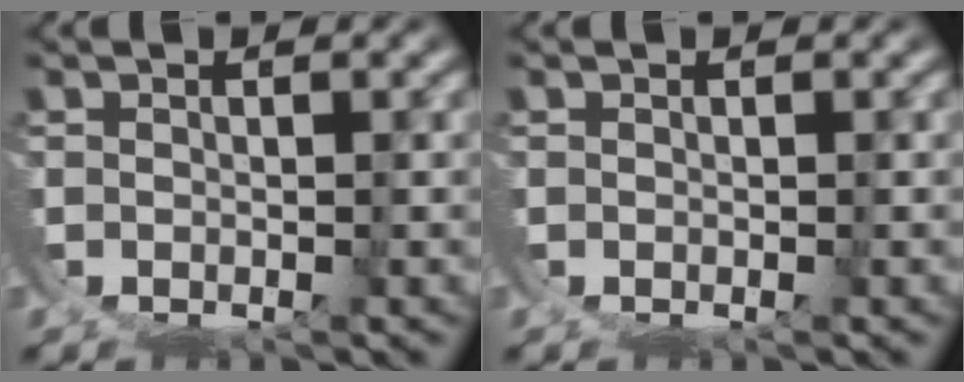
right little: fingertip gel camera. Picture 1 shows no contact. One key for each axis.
{"total": 0.0}